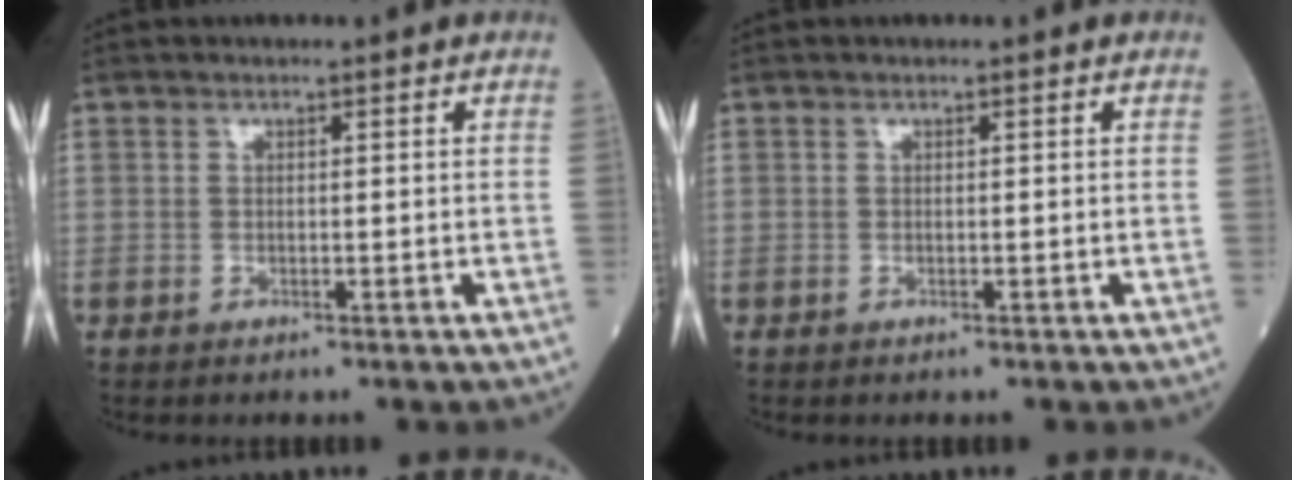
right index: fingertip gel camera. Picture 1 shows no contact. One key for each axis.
{"total": 0.0}